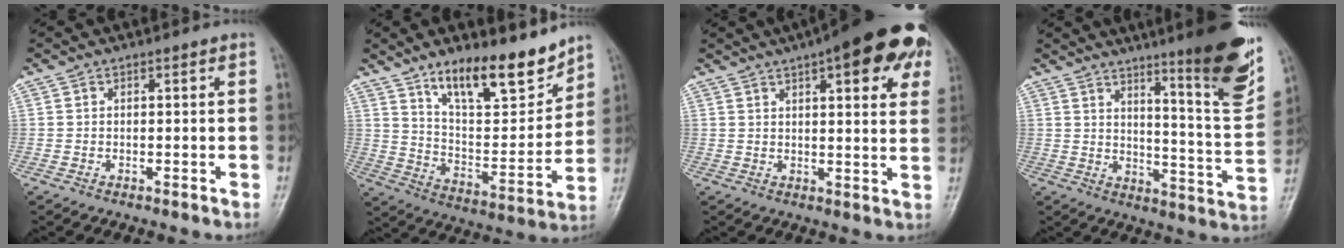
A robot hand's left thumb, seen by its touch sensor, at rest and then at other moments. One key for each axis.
{"total": 16.5, "fx": 12.2, "fy": 5.3, "fz": 9.8, "tx": -0.117, "ty": -0.084, "tz": 0.211}
{"total": 19.1, "fx": 9.4, "fy": 6.1, "fz": 15.5, "tx": -0.180, "ty": -0.001, "tz": 0.113}
{"total": 19.1, "fx": 11.7, "fy": 2.3, "fz": 14.9, "tx": -0.168, "ty": -0.073, "tz": 0.167}